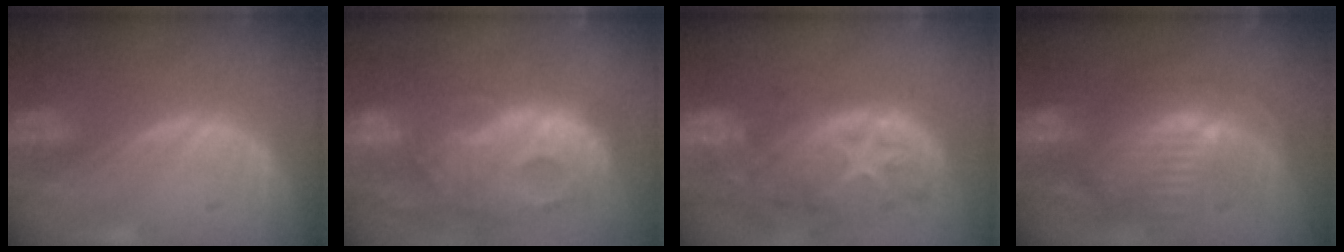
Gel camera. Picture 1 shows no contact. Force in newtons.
{"total": 14.0, "press": 12.0, "slide": 7.1}
{"total": 14.0, "press": 11.2, "slide": 8.3}
{"total": 10.5, "press": 9.3, "slide": 4.8}